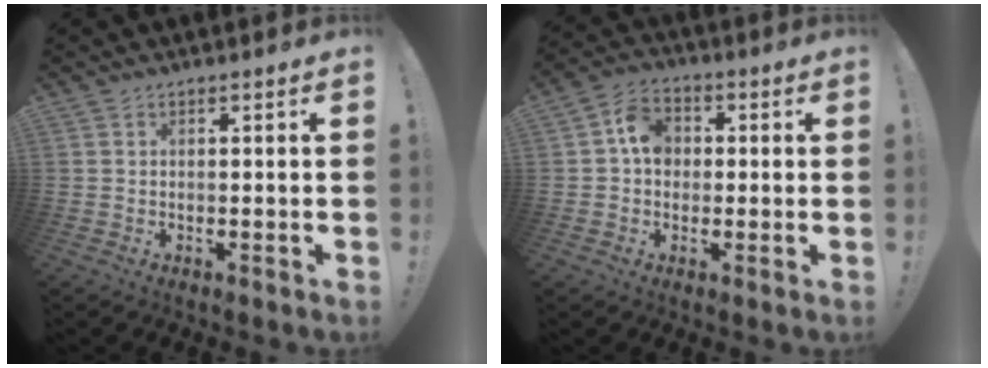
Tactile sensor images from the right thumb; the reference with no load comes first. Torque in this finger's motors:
{"motor_torque": [0.06, -0.19, 0.30, -0.29, 0.00]}